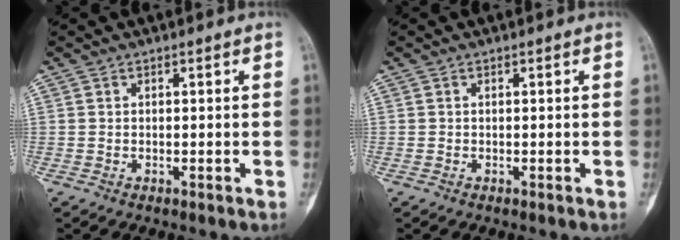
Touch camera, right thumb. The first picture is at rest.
{"total": 0.0}